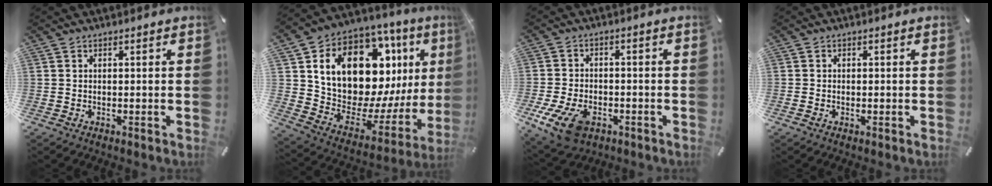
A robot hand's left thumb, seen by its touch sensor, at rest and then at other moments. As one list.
[{"total": 23.1, "force": [9.1, 13.6, 16.3], "torque": [-0.272, -0.064, 0.168]}, {"total": 10.0, "force": [-4.6, 6.3, 6.2], "torque": [-0.136, 0.015, -0.079]}, {"total": 0.7, "force": [-0.3, 0.4, 0.4], "torque": [-0.007, 0.000, -0.006]}]